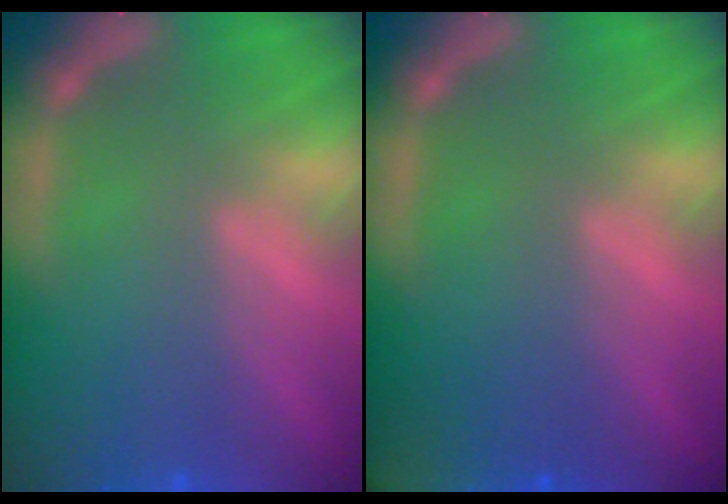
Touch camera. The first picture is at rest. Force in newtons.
{"total": 4.4}